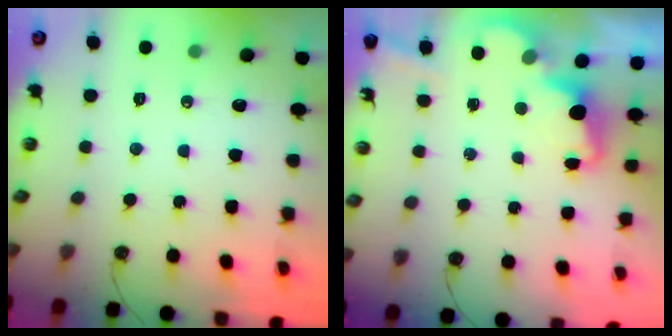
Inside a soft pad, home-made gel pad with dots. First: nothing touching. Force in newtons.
{"total": 3.5, "press": 3.4, "slide": 0.7}